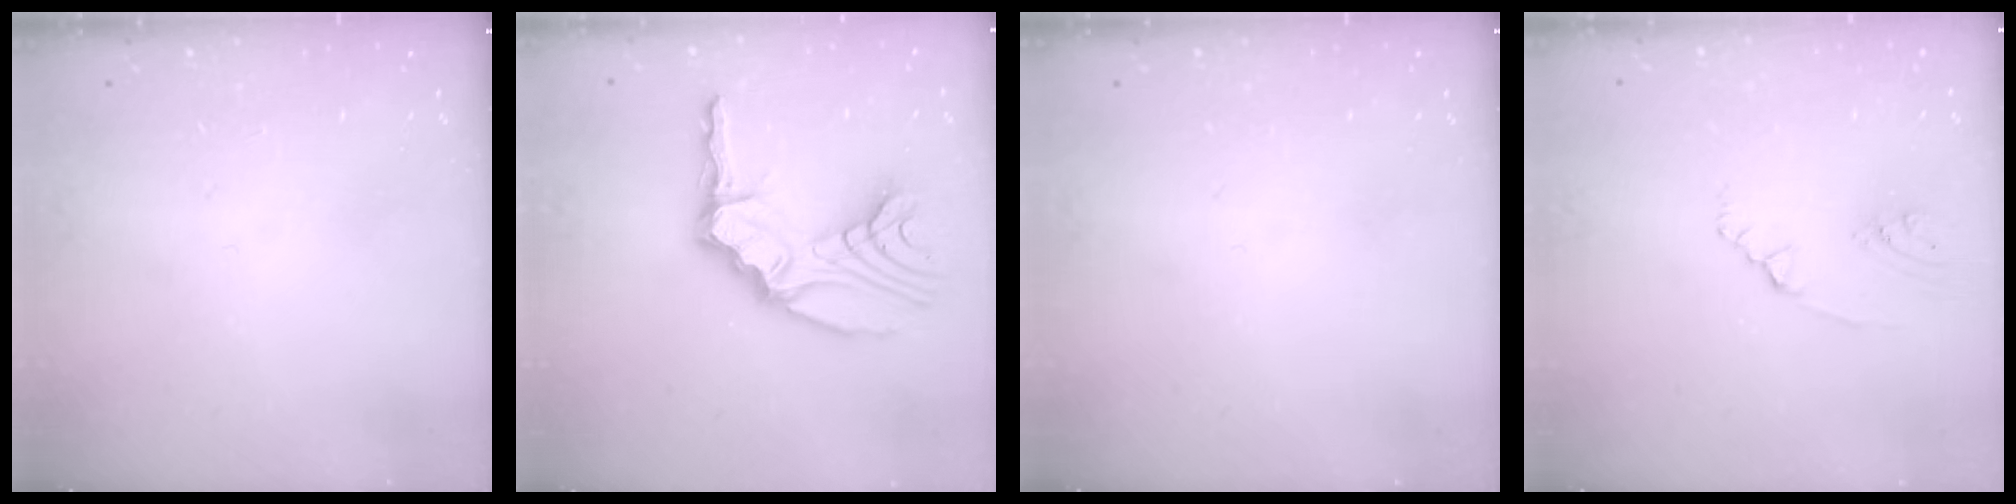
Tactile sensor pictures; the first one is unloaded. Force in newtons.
{"total": 16.8, "press": 16.2, "slide": 4.5}
{"total": 0.0}
{"total": 2.2, "press": 2.1, "slide": 0.8}